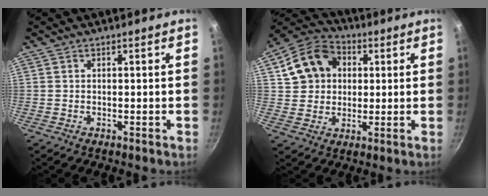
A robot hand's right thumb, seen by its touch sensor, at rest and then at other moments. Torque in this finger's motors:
{"motor_torque": [0.04, 1.03, 0.45, -0.44, 0.09]}